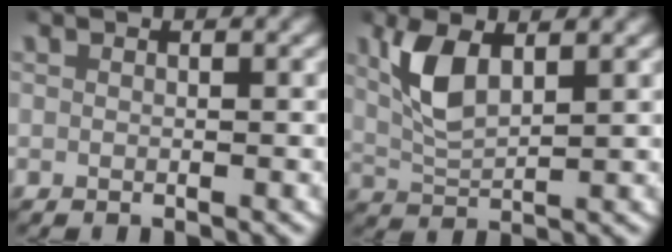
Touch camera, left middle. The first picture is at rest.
{"total": 4.3, "force": [1.7, 1.9, 3.4], "torque": [-0.088, -0.003, 0.034]}